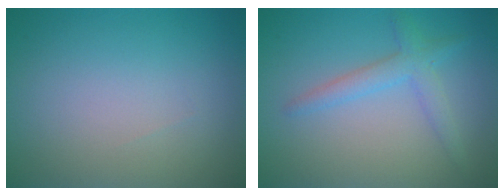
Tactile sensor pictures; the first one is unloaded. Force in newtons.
{"total": 2.6, "press": 2.6, "slide": 0.1}